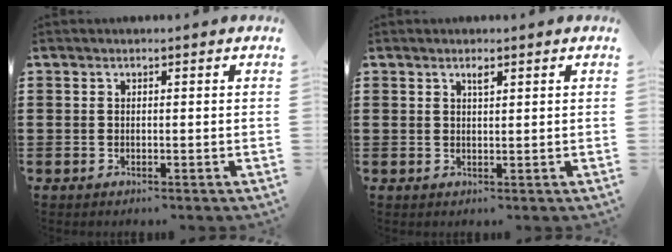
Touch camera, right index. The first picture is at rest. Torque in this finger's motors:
{"motor_torque": [0.16, -0.15, 0.01, 0.00]}